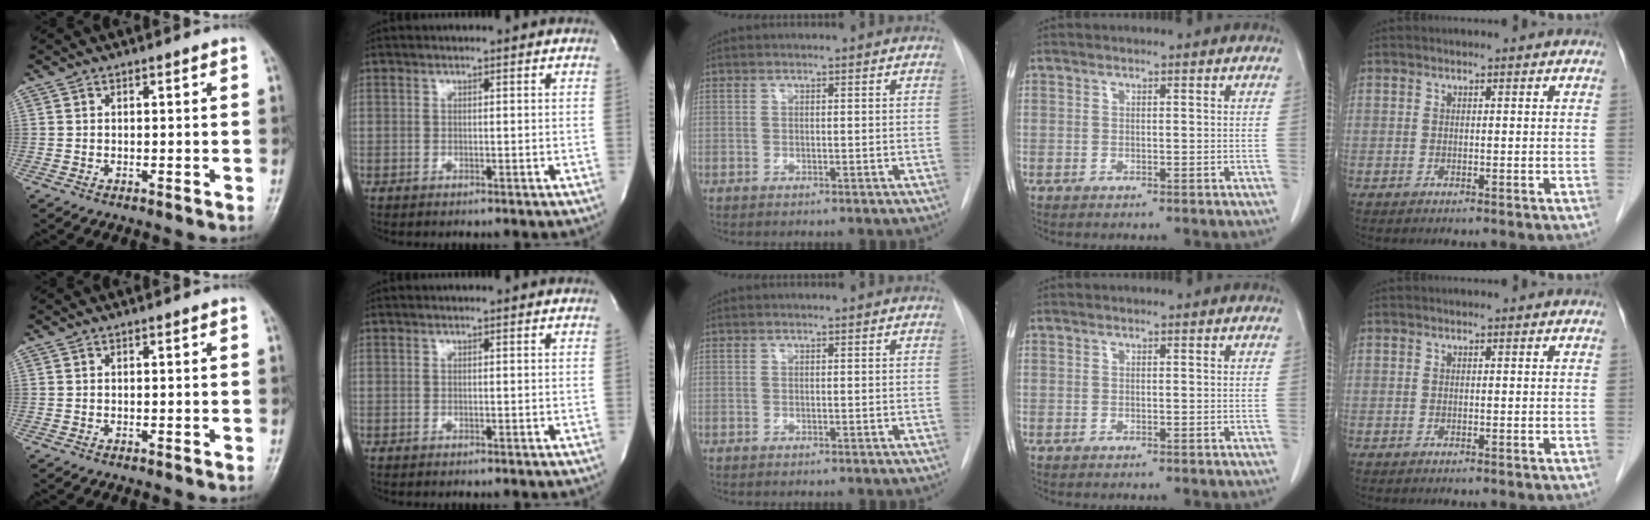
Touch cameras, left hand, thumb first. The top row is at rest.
{}